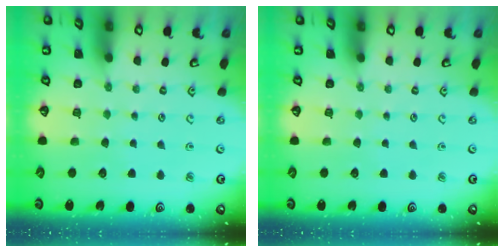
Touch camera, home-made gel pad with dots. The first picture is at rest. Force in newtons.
{"total": 0.0}